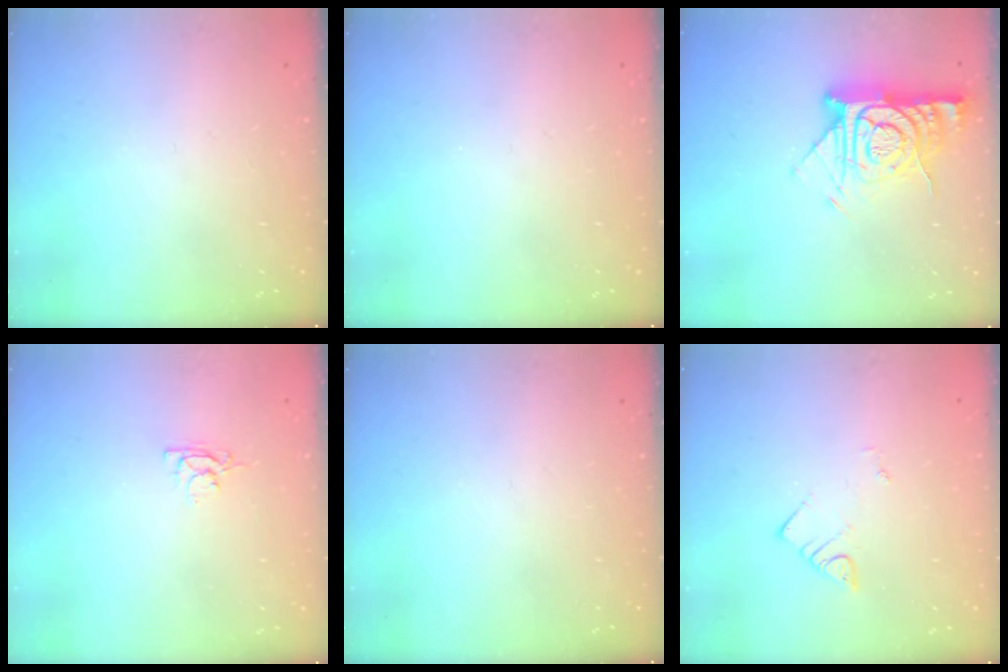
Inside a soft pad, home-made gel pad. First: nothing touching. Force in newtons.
{"total": 0.0}
{"total": 13.0, "press": 12.9, "slide": 1.6}
{"total": 2.9, "press": 2.9, "slide": 0.3}
{"total": 0.0}
{"total": 2.3, "press": 2.3, "slide": 0.2}